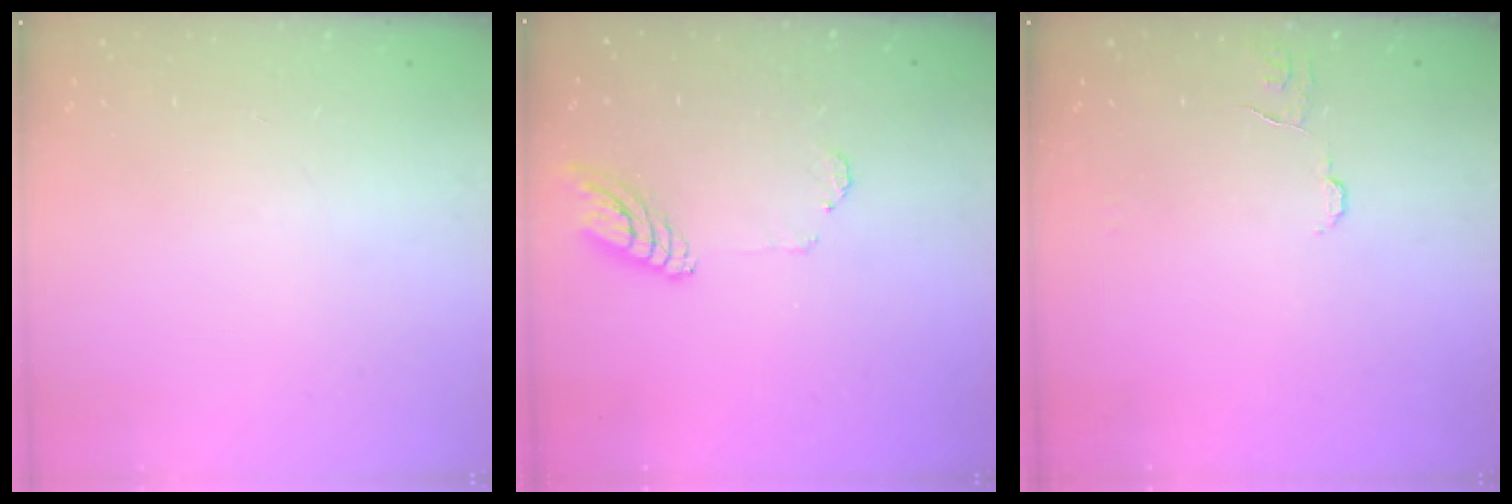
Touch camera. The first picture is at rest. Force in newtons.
{"total": 10.0, "press": 9.9, "slide": 1.0}
{"total": 7.0, "press": 6.9, "slide": 0.5}